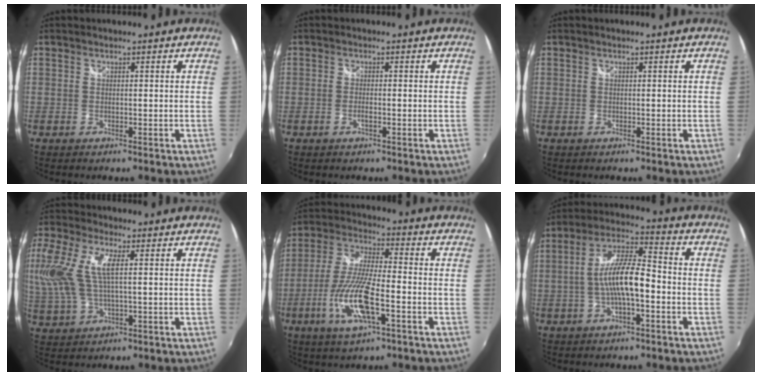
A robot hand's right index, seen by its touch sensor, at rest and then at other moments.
{"total": 1.5, "force": [-0.6, 0.3, 1.3], "torque": [-0.028, -0.001, -0.011]}
{"total": 0.0}
{"total": 14.6, "force": [2.8, 5.9, 13.1], "torque": [-0.278, 0.010, 0.055]}
{"total": 14.3, "force": [-5.2, 3.6, 12.9], "torque": [-0.275, -0.013, -0.101]}
{"total": 10.7, "force": [-2.5, 2.7, 10.1], "torque": [-0.202, 0.012, -0.047]}